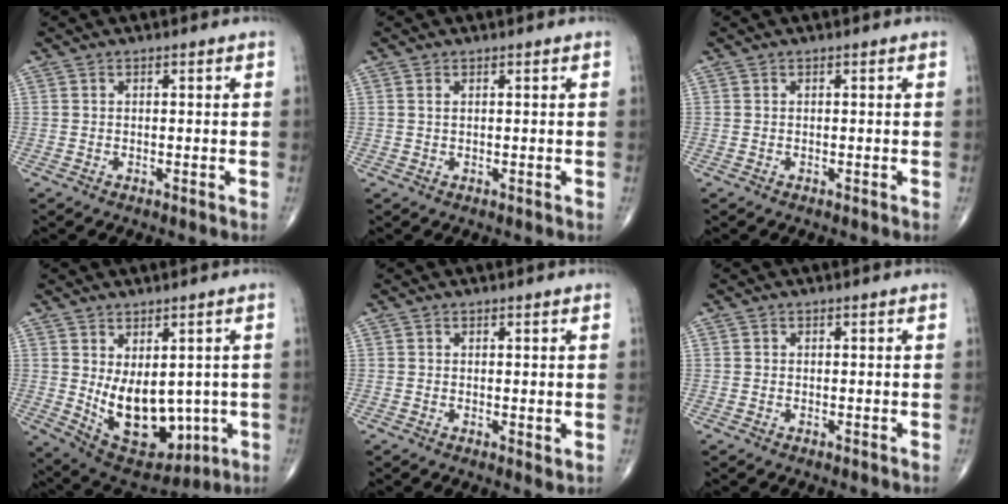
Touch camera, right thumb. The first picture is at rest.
{"total": 0.8, "force": [0.3, 0.3, 0.6], "torque": [-0.016, 0.006, 0.008]}
{"total": 0.0}
{"total": 14.5, "force": [-0.8, 8.9, 11.5], "torque": [-0.140, -0.018, 0.022]}
{"total": 1.2, "force": [0.2, 0.4, 1.1], "torque": [-0.018, -0.007, 0.002]}
{"total": 0.0}